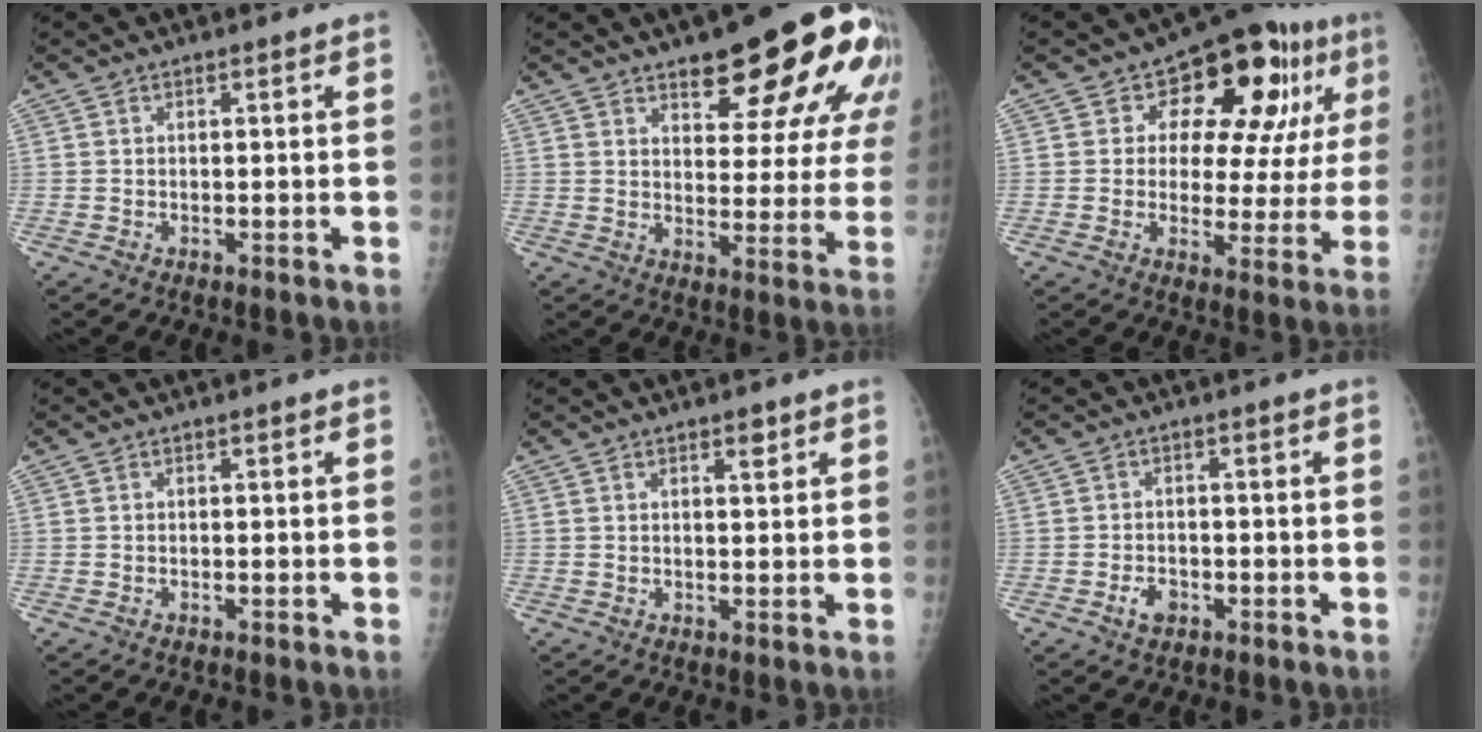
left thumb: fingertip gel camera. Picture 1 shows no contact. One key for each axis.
{"total": 19.8, "fx": 11.3, "fy": 7.6, "fz": 14.4, "tx": -0.146, "ty": -0.048, "tz": 0.145}
{"total": 16.4, "fx": 6.4, "fy": 8.9, "fz": 12.1, "tx": -0.110, "ty": -0.005, "tz": 0.082}
{"total": 0.0}
{"total": 2.1, "fx": 1.3, "fy": 0.8, "fz": 1.5, "tx": -0.015, "ty": -0.007, "tz": 0.019}
{"total": 2.9, "fx": -1.4, "fy": 1.9, "fz": 1.6, "tx": -0.022, "ty": 0.006, "tz": -0.021}